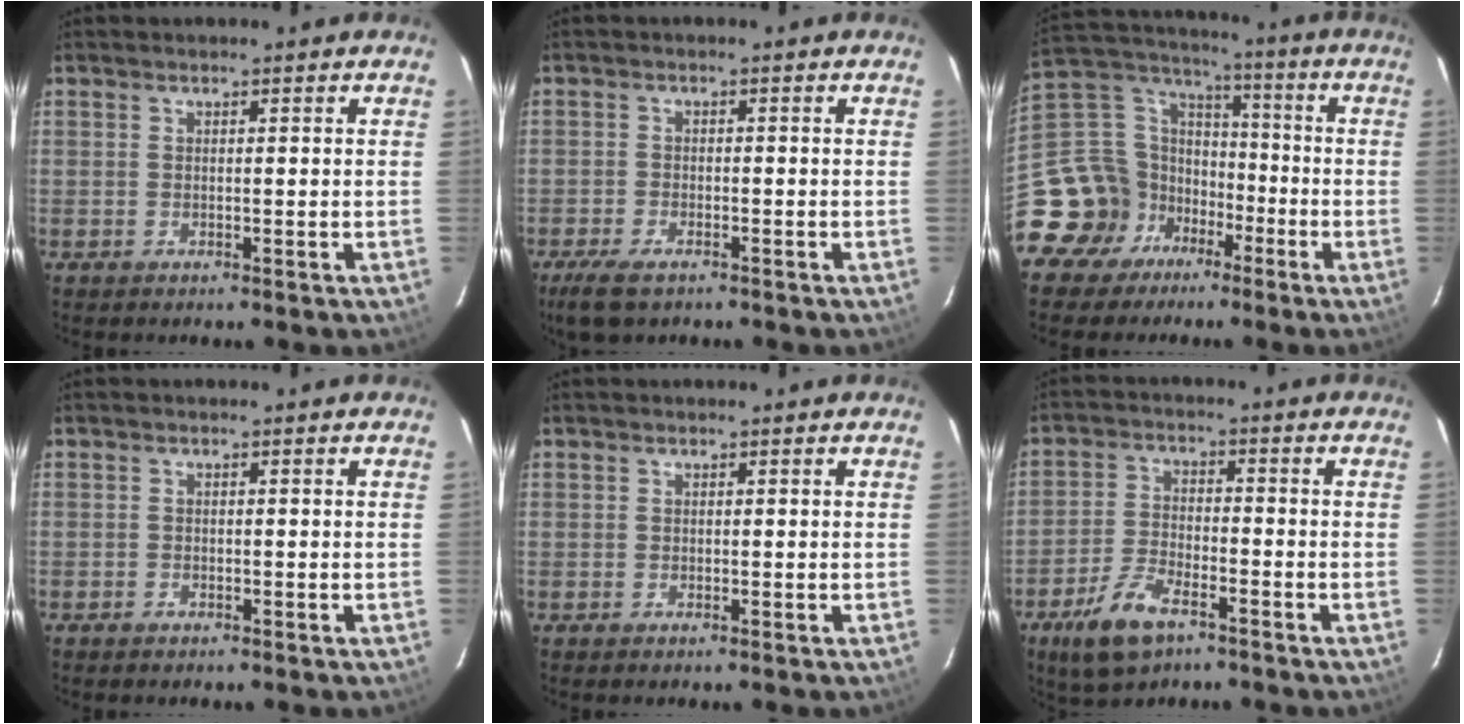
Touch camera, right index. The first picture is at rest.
{"total": 5.3, "force": [-3.8, 2.2, 2.9], "torque": [-0.080, -0.016, -0.071]}
{"total": 14.6, "force": [-7.2, 12.1, 3.8], "torque": [-0.103, 0.060, -0.124]}
{"total": 0.8, "force": [-0.6, 0.5, 0.1], "torque": [-0.002, 0.002, -0.012]}
{"total": 0.5, "force": [0.0, 0.5, -0.1], "torque": [0.004, 0.001, -0.004]}
{"total": 9.5, "force": [-6.0, 4.0, 6.1], "torque": [-0.147, -0.009, -0.116]}